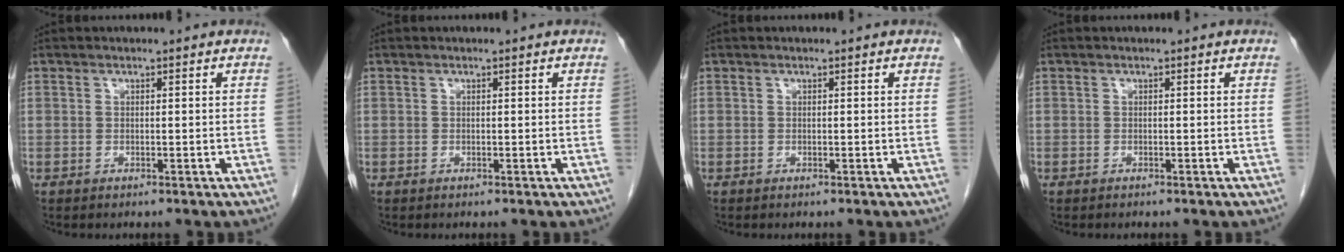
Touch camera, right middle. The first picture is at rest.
{"total": 0.0}
{"total": 0.0}
{"total": 0.0}